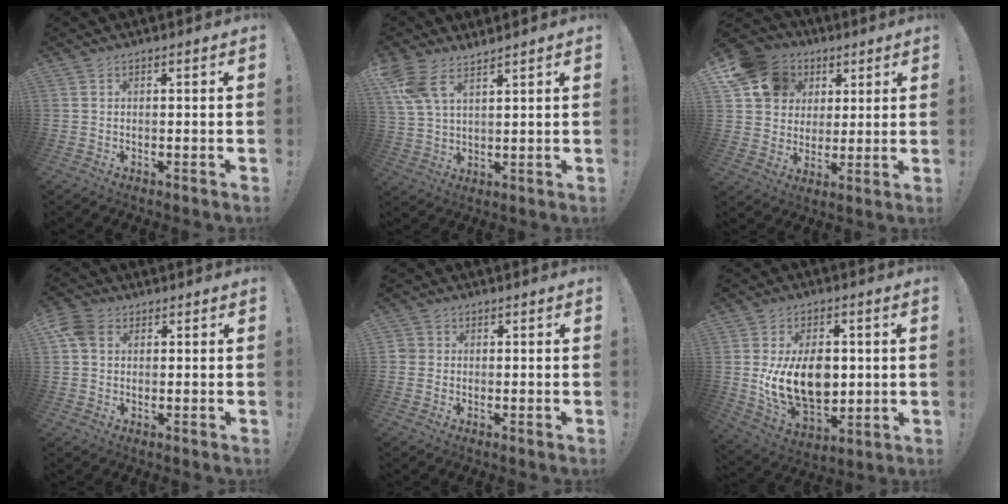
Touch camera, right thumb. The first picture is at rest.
{"total": 8.9, "force": [6.3, 3.6, 5.2], "torque": [-0.111, -0.017, 0.125]}
{"total": 14.8, "force": [6.4, 12.1, 5.7], "torque": [-0.092, -0.022, 0.135]}
{"total": 6.5, "force": [2.3, 4.9, 3.6], "torque": [-0.069, 0.008, 0.048]}
{"total": 2.4, "force": [0.1, 2.4, 0.5], "torque": [-0.012, 0.006, 0.002]}
{"total": 17.4, "force": [0.7, 12.4, 12.1], "torque": [-0.207, -0.021, 0.016]}